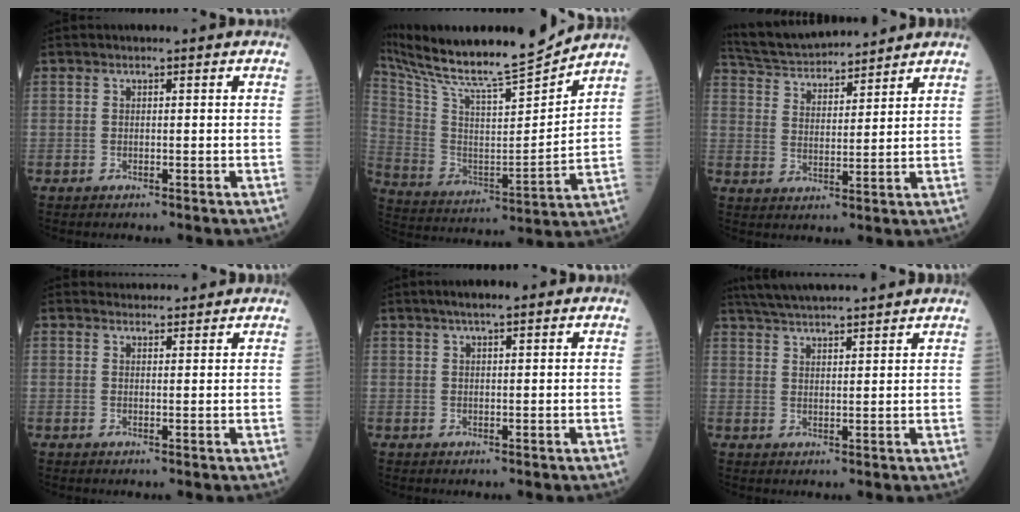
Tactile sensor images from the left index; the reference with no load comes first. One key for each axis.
{"total": 21.7, "fx": 20.1, "fy": 0.6, "fz": 8.2, "tx": -0.171, "ty": -0.044, "tz": 0.337}
{"total": 11.7, "fx": 11.1, "fy": 1.5, "fz": 3.5, "tx": -0.074, "ty": 0.025, "tz": 0.196}
{"total": 3.9, "fx": 3.8, "fy": 0.5, "fz": 0.2, "tx": -0.009, "ty": 0.023, "tz": 0.056}
{"total": 3.9, "fx": 2.8, "fy": 0.6, "fz": 2.6, "tx": -0.044, "ty": 0.017, "tz": 0.044}
{"total": 12.8, "fx": 11.7, "fy": 0.2, "fz": 5.0, "tx": -0.094, "ty": 0.032, "tz": 0.177}